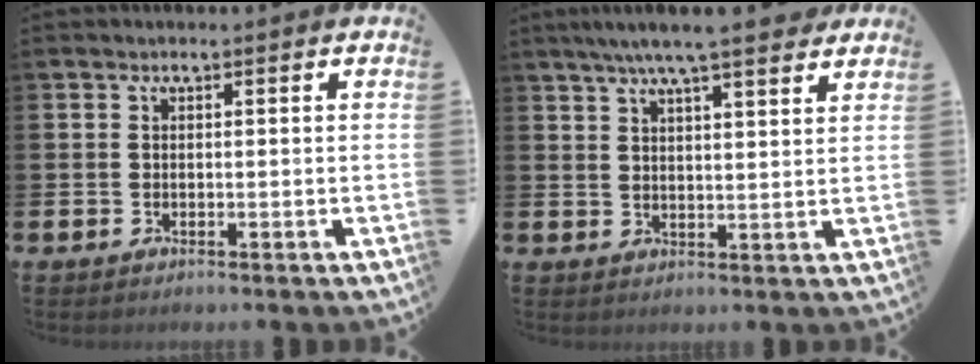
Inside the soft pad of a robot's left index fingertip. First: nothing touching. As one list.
[{"total": 6.9, "force": [6.2, 0.4, 3.0], "torque": [-0.063, -0.022, 0.109]}]